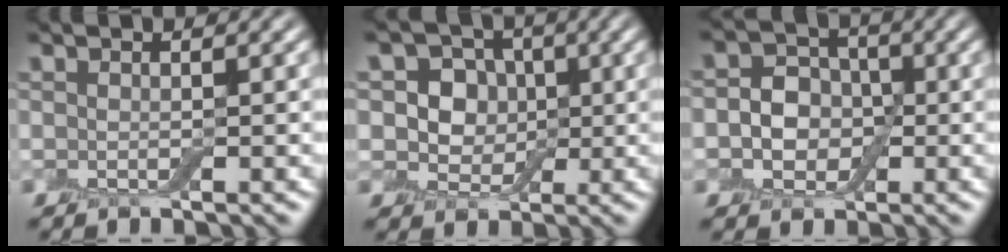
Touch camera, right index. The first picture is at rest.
{"total": 6.2, "force": [1.5, 5.2, 2.9], "torque": [-0.040, 0.019, -0.001]}
{"total": 4.4, "force": [-0.4, 3.6, 2.4], "torque": [-0.023, -0.001, -0.023]}